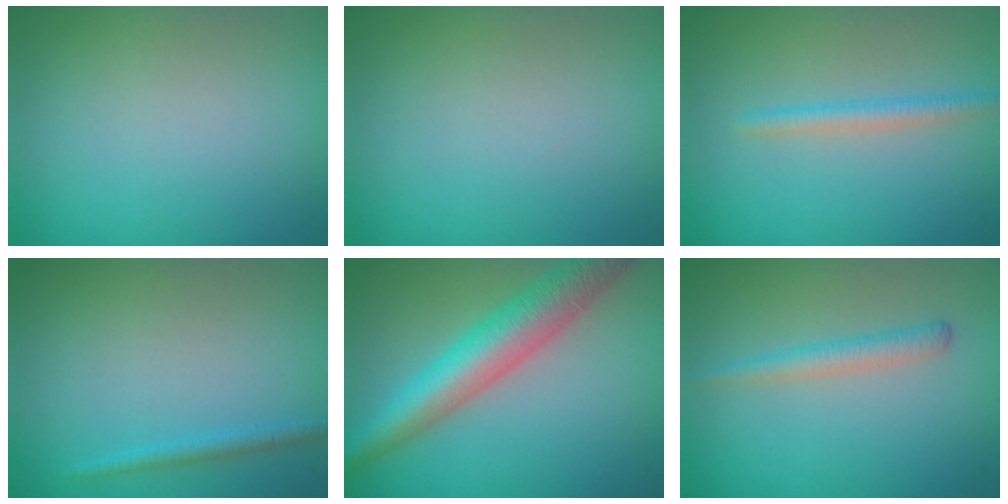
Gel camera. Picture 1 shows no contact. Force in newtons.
{"total": 0.0}
{"total": 1.9, "press": 1.9, "slide": 0.1}
{"total": 1.3, "press": 1.3, "slide": 0.1}
{"total": 7.0, "press": 7.0, "slide": 0.4}
{"total": 1.9, "press": 1.9, "slide": 0.1}